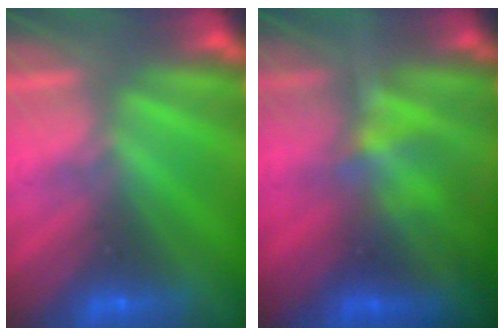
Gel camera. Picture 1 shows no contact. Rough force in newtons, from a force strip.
{"total": 4.5}